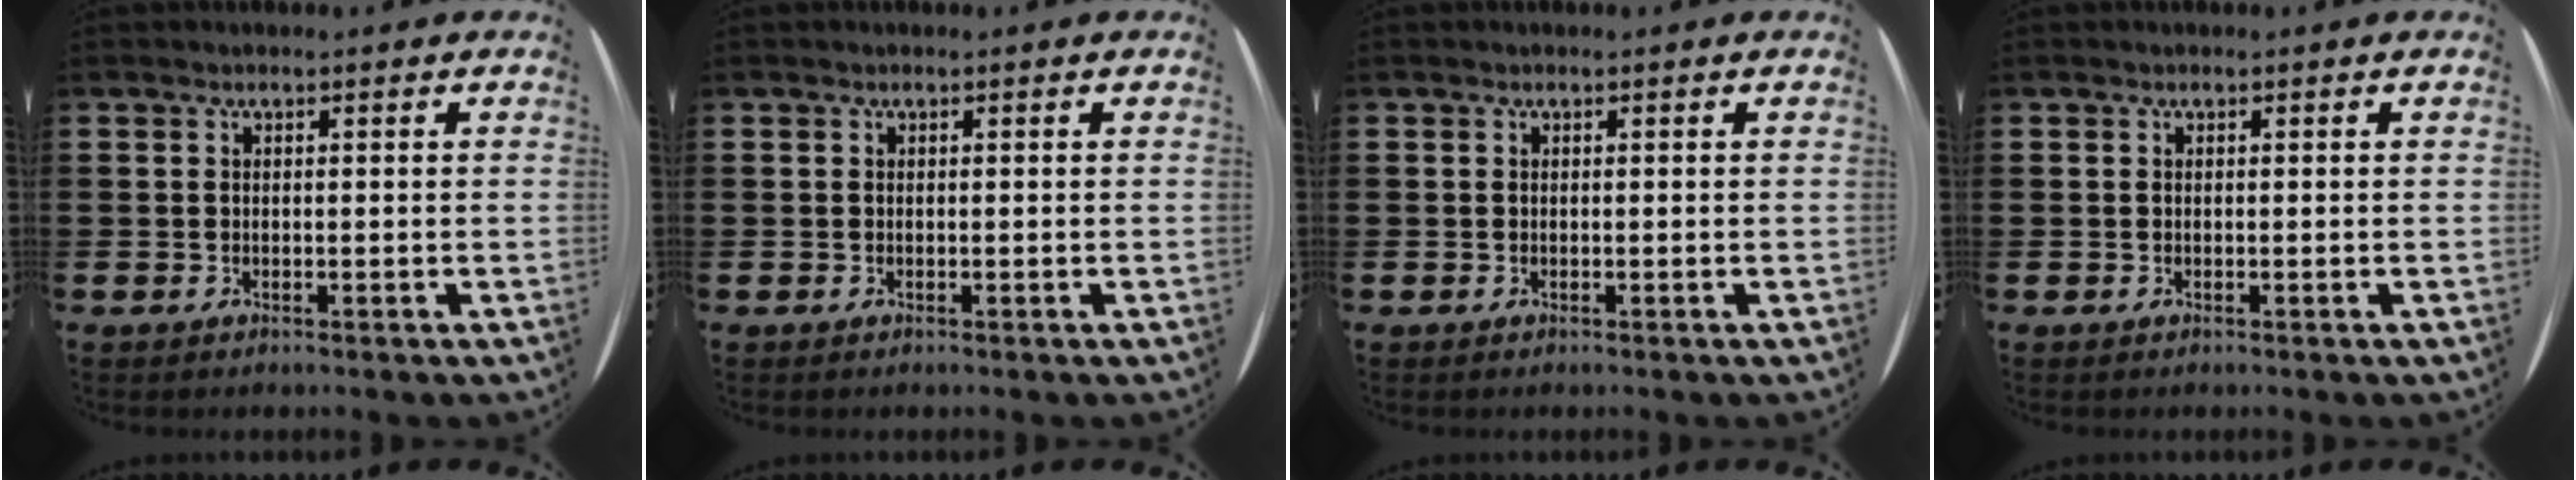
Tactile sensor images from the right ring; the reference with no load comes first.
{"total": 0.0}
{"total": 0.0}
{"total": 0.0}